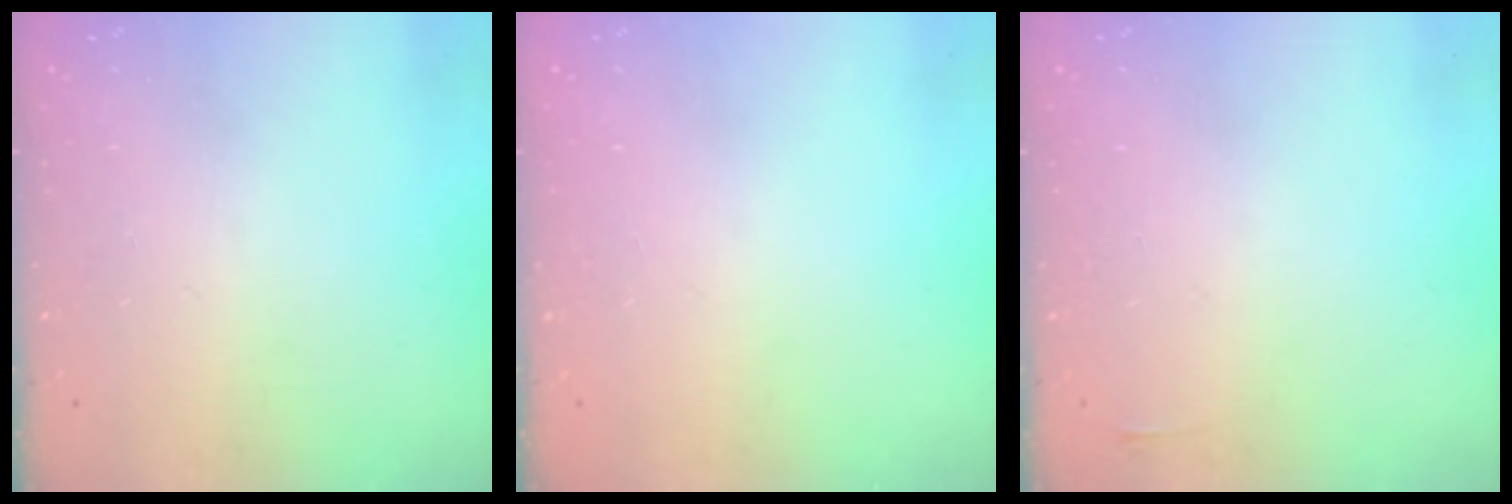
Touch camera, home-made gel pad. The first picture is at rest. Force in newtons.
{"total": 0.0}
{"total": 5.8, "press": 1.7, "slide": 5.5}